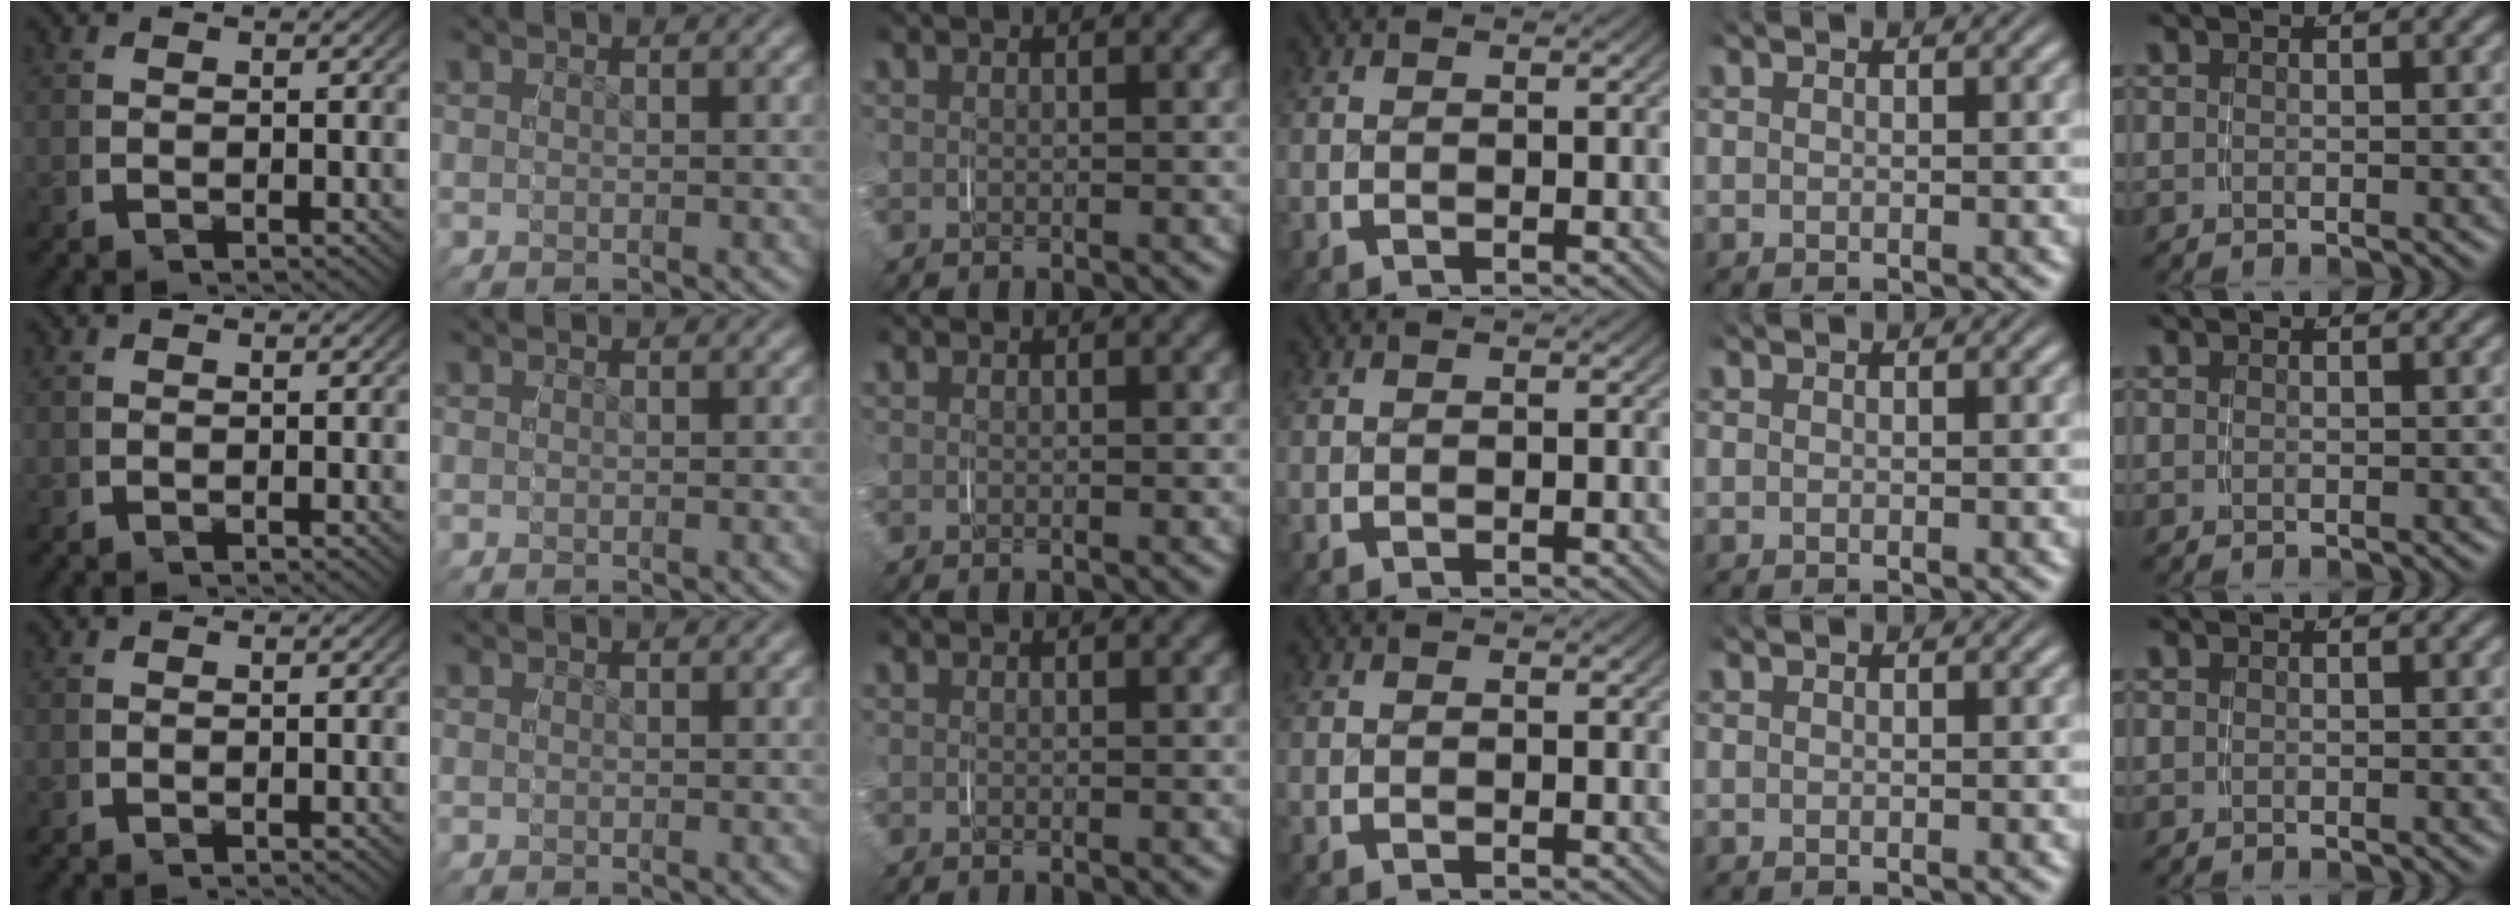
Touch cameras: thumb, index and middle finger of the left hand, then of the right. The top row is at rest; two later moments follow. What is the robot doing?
{"motion": "grasp_and_lifting", "object": "jewelry box"}